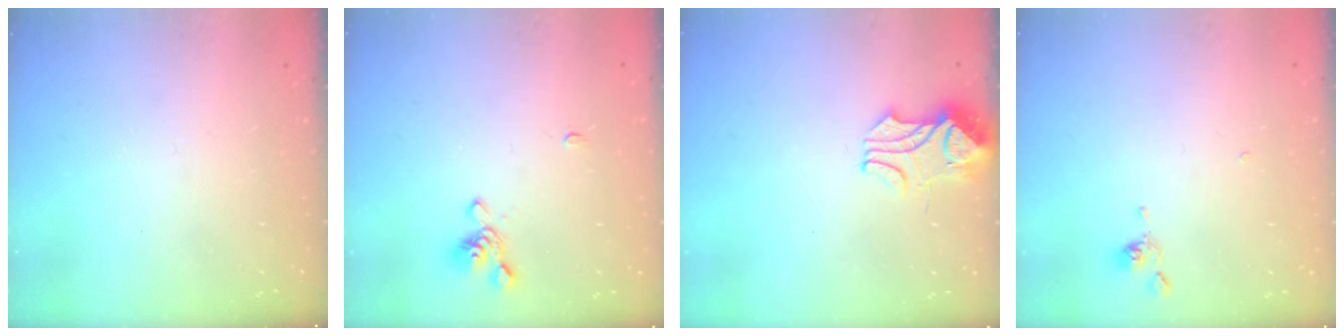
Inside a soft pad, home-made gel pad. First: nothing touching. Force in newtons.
{"total": 2.6, "press": 2.5, "slide": 0.9}
{"total": 2.2, "press": 2.0, "slide": 0.9}
{"total": 1.7, "press": 1.7, "slide": 0.3}